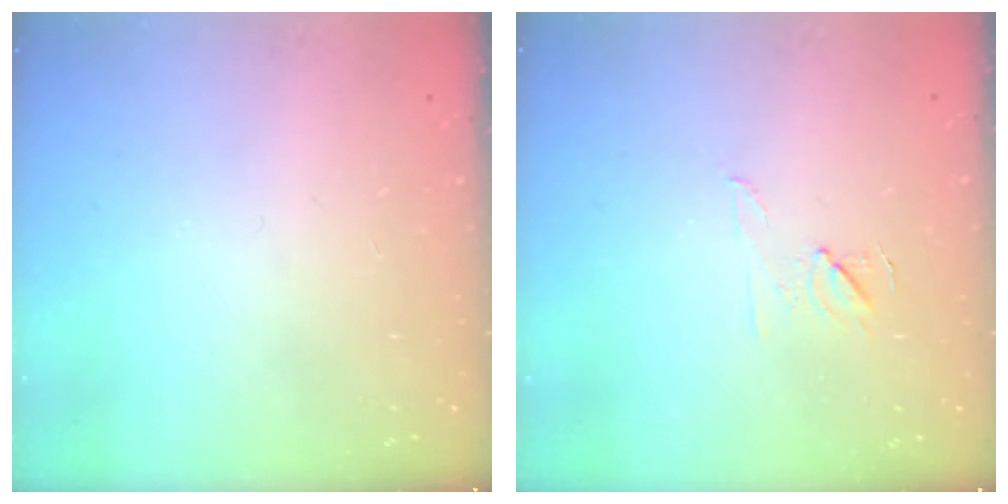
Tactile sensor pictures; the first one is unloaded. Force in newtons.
{"total": 5.9, "press": 5.9, "slide": 0.9}